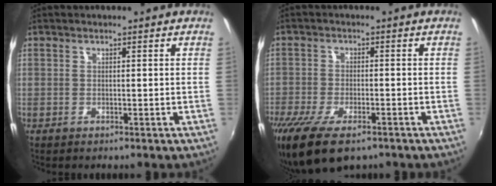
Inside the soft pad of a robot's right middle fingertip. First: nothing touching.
{"total": 10.2, "force": [-7.0, 3.7, 6.4], "torque": [-0.150, -0.034, -0.125]}